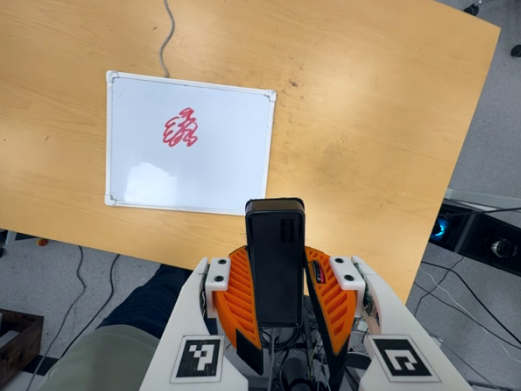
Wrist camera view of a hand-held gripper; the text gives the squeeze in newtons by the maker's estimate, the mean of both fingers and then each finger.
{"total": 8.1, "left": 7.3, "right": 8.9}